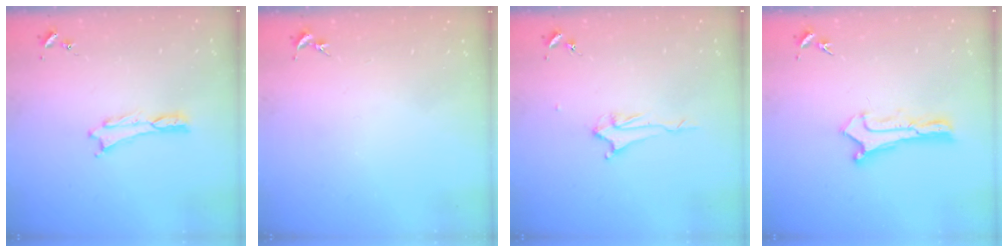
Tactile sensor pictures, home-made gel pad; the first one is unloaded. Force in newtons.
{"total": 0.0}
{"total": 2.2, "press": 2.2, "slide": 0.3}
{"total": 0.8, "press": 0.8, "slide": 0.0}